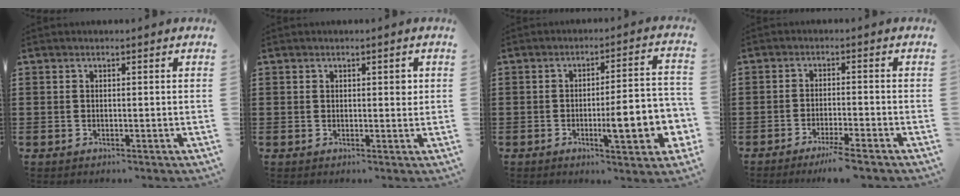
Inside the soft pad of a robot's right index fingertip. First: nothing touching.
{"total": 1.3, "force": [0.6, 0.8, 0.9], "torque": [-0.010, 0.002, 0.008]}
{"total": 10.4, "force": [-2.6, 2.4, 9.7], "torque": [-0.144, -0.009, -0.042]}
{"total": 3.4, "force": [-2.9, -0.4, 1.8], "torque": [-0.036, -0.008, -0.055]}